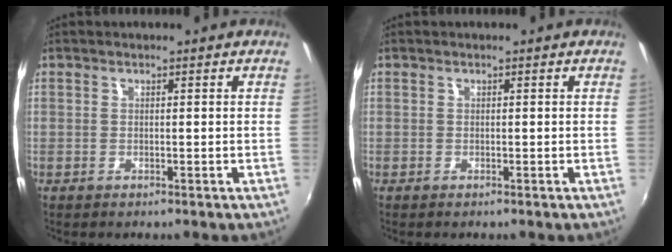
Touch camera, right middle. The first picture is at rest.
{"total": 0.0}